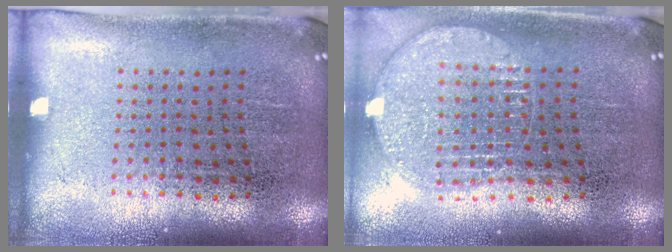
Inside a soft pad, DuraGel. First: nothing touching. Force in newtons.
{"total": 1.5, "press": 1.4, "slide": 0.6}